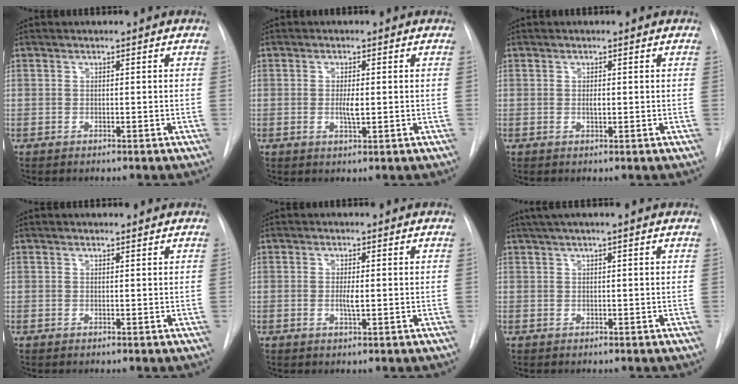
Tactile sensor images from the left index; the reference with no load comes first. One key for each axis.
{"total": 2.6, "fx": -0.2, "fy": 0.6, "fz": 2.5, "tx": -0.048, "ty": -0.003, "tz": -0.001}
{"total": 1.0, "fx": 0.0, "fy": 0.4, "fz": 0.9, "tx": -0.017, "ty": -0.001, "tz": 0.002}
{"total": 0.8, "fx": 0.8, "fy": 0.2, "fz": 0.2, "tx": -0.011, "ty": 0.005, "tz": 0.013}
{"total": 2.1, "fx": -0.1, "fy": 0.4, "fz": 2.0, "tx": -0.041, "ty": -0.002, "tz": -0.001}
{"total": 4.3, "fx": 3.1, "fy": -0.2, "fz": 3.0, "tx": -0.054, "ty": 0.030, "tz": 0.053}